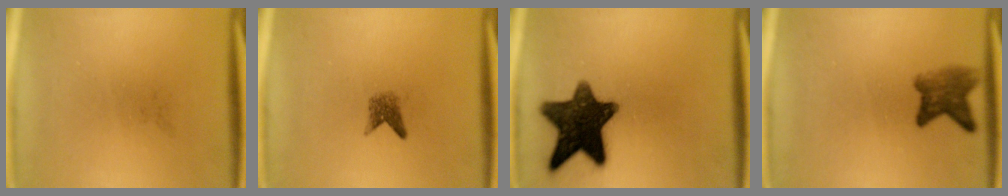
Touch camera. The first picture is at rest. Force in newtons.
{"total": 1.9}
{"total": 13.9}
{"total": 4.2}